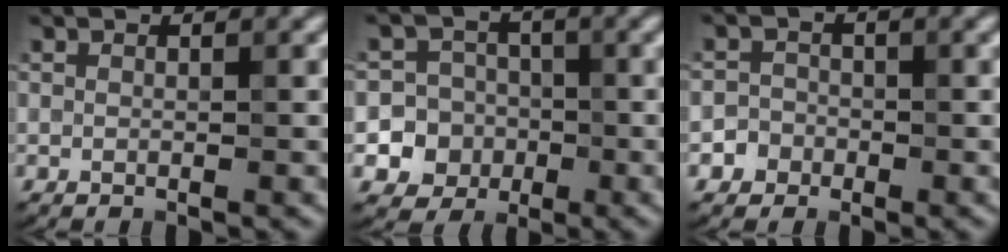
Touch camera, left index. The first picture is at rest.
{"total": 10.0, "force": [-3.0, 9.4, 1.6], "torque": [-0.034, -0.013, -0.068]}
{"total": 1.8, "force": [-0.8, 1.6, 0.1], "torque": [0.020, 0.005, -0.020]}